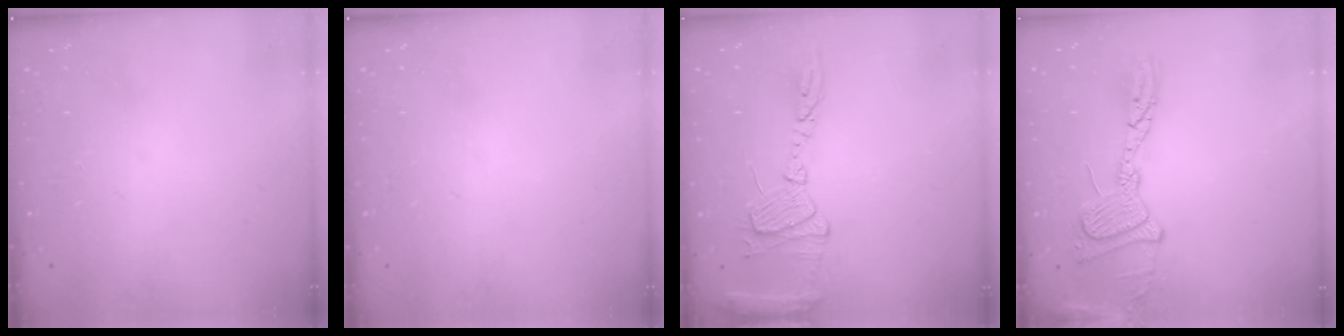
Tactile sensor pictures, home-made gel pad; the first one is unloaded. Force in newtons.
{"total": 0.0}
{"total": 13.4, "press": 13.4, "slide": 1.1}
{"total": 17.1, "press": 17.1, "slide": 1.5}